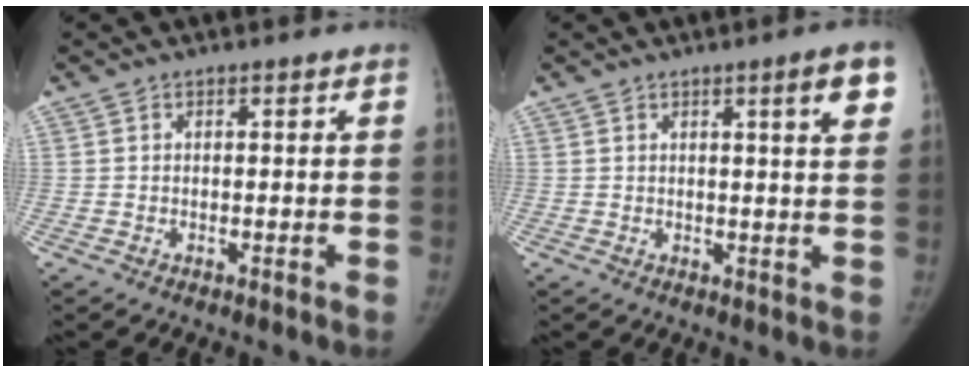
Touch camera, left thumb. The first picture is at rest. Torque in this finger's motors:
{"motor_torque": [0.93, 0.53, 0.92, -0.39, 0.14]}